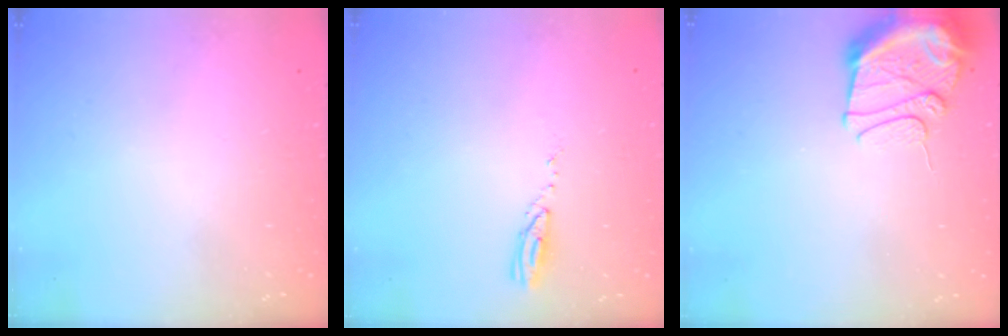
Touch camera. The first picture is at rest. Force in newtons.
{"total": 3.7, "press": 3.7, "slide": 0.2}
{"total": 11.2, "press": 11.1, "slide": 1.0}